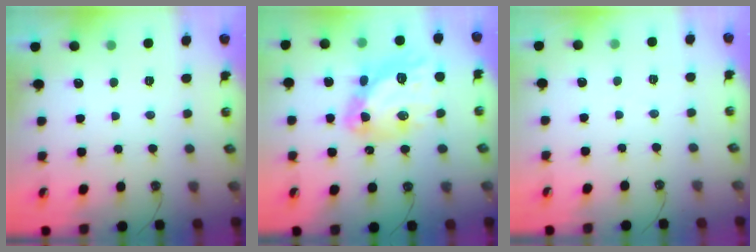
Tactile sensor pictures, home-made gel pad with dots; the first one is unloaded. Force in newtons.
{"total": 17.0, "press": 16.9, "slide": 1.7}
{"total": 2.6, "press": 2.6, "slide": 0.4}